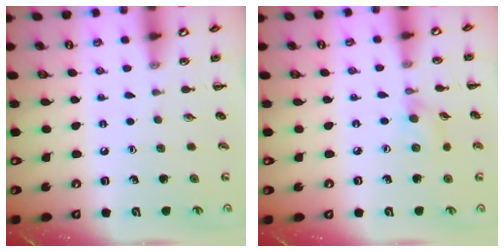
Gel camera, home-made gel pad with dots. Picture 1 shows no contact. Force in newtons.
{"total": 3.1, "press": 2.9, "slide": 1.1}